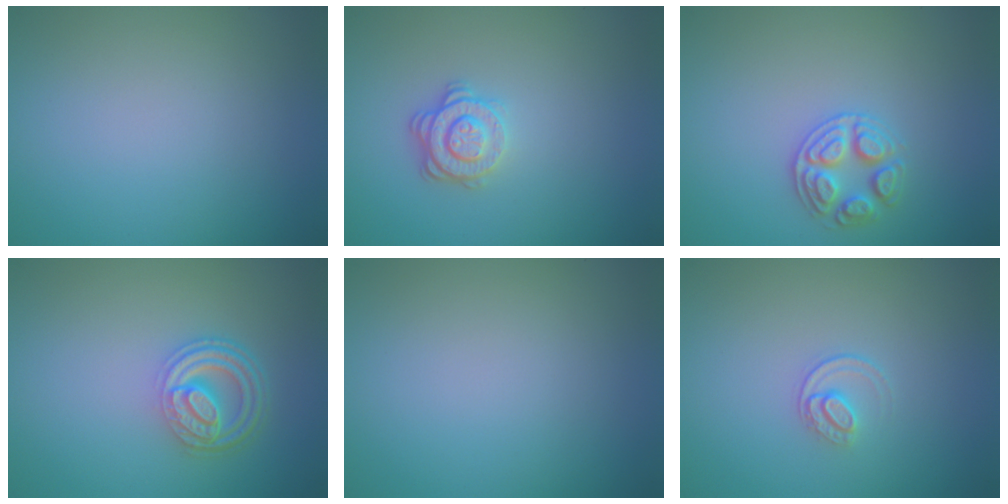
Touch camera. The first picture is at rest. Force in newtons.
{"total": 3.0, "press": 2.6, "slide": 1.5}
{"total": 2.6, "press": 2.6, "slide": 0.5}
{"total": 4.5, "press": 3.4, "slide": 3.0}
{"total": 0.0}
{"total": 1.4, "press": 0.9, "slide": 1.0}